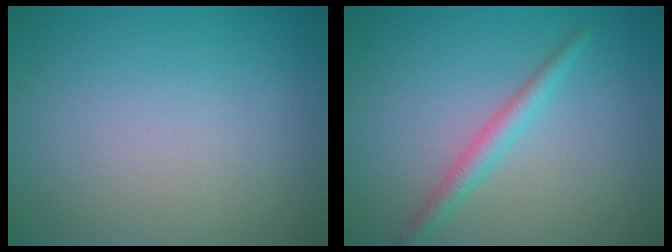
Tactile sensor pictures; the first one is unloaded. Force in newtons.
{"total": 2.1, "press": 2.1, "slide": 0.1}